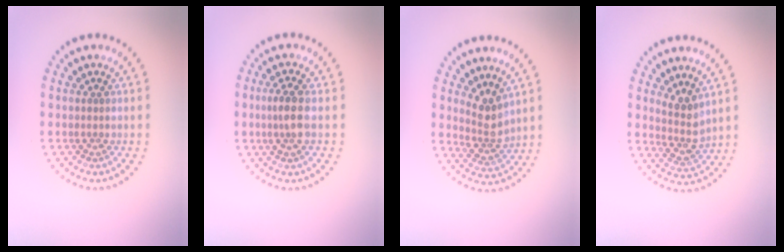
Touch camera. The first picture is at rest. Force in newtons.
{"total": 2.6, "press": 2.5, "slide": 0.9}
{"total": 2.8, "press": 2.2, "slide": 1.7}
{"total": 2.6, "press": 2.0, "slide": 1.7}